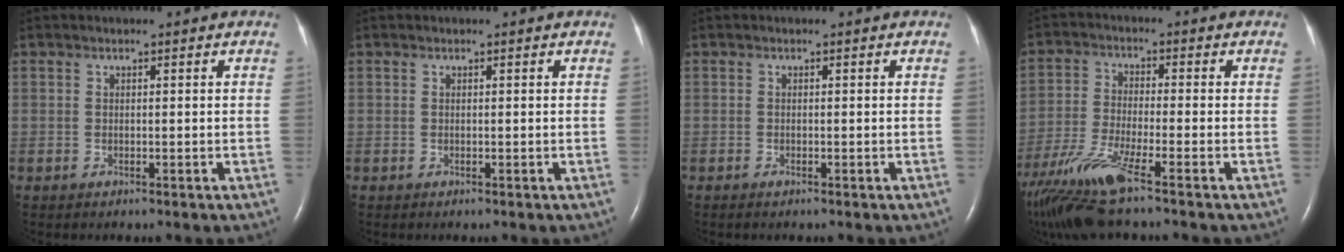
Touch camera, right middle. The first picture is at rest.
{"total": 0.0}
{"total": 0.6, "force": [-0.5, 0.1, 0.3], "torque": [-0.011, -0.001, -0.008]}
{"total": 12.3, "force": [-8.5, 0.5, 8.9], "torque": [-0.186, -0.031, -0.160]}